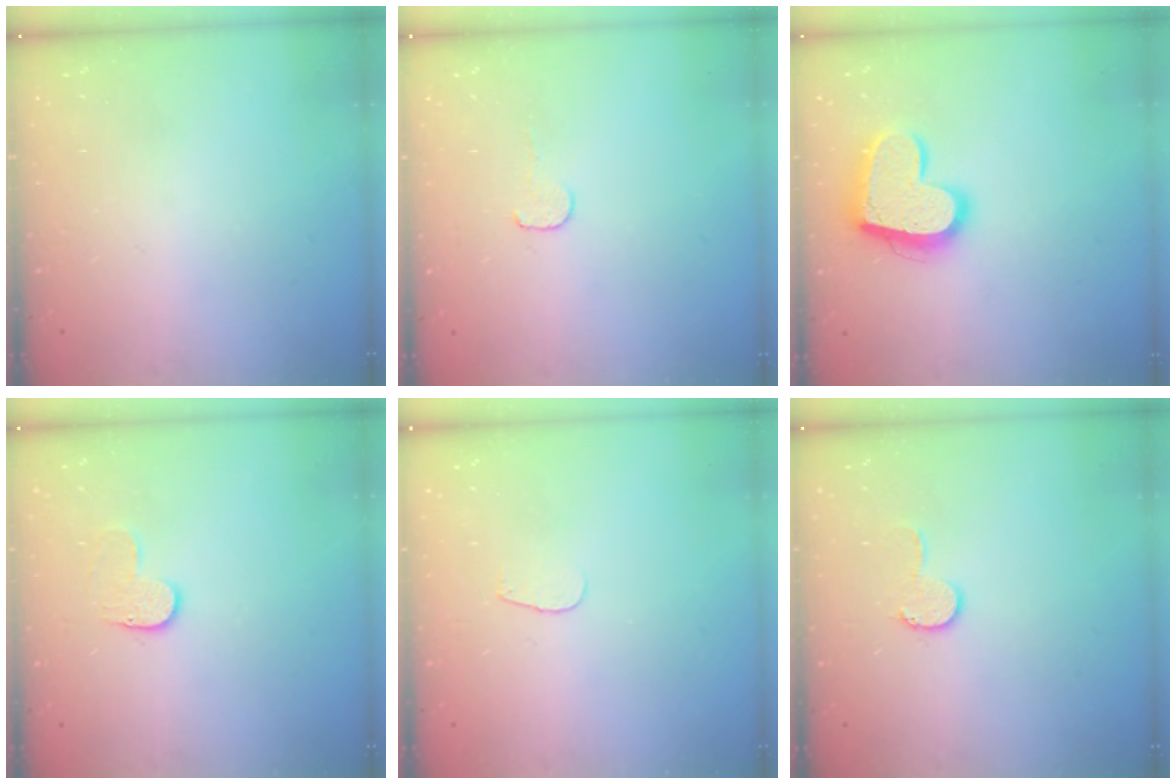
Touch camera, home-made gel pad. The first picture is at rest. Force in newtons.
{"total": 4.1, "press": 4.1, "slide": 0.4}
{"total": 15.9, "press": 15.9, "slide": 0.9}
{"total": 5.1, "press": 5.1, "slide": 0.5}
{"total": 3.3, "press": 3.3, "slide": 0.3}
{"total": 6.9, "press": 6.8, "slide": 0.7}